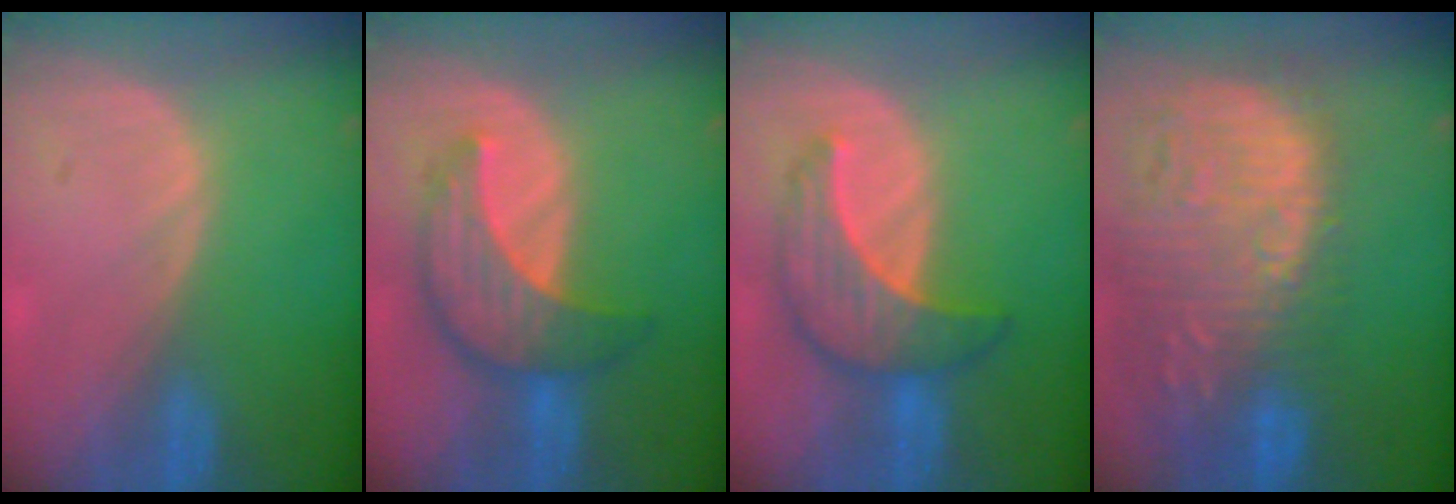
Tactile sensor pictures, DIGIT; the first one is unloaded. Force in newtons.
{"total": 8.0, "press": 7.6, "slide": 2.4}
{"total": 7.4, "press": 7.4, "slide": 0.2}
{"total": 16.0, "press": 13.2, "slide": 9.0}